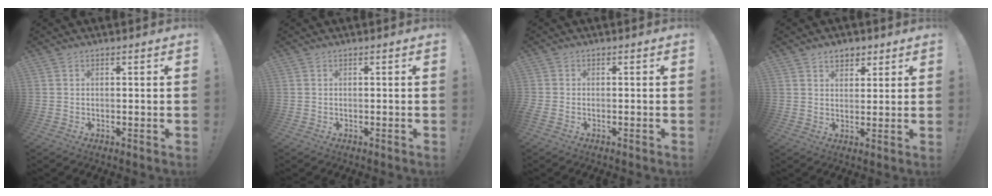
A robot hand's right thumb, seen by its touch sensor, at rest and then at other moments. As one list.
[{"total": 0.0}, {"total": 0.9, "force": [-0.6, 0.5, 0.5], "torque": [-0.011, 0.005, -0.009]}, {"total": 4.8, "force": [3.0, 3.4, 1.4], "torque": [-0.006, -0.018, 0.053]}]